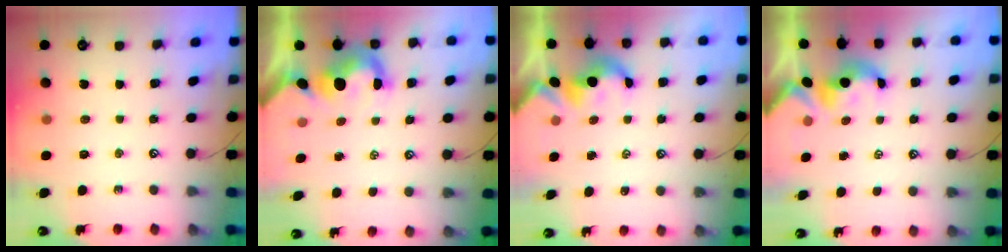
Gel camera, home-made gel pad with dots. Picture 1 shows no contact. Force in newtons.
{"total": 4.4, "press": 4.3, "slide": 1.0}
{"total": 2.4, "press": 2.4, "slide": 0.1}
{"total": 1.7, "press": 1.5, "slide": 0.7}